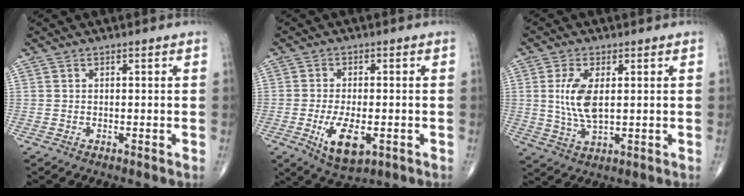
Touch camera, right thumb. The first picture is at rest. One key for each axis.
{"total": 8.6, "fx": -2.6, "fy": 3.9, "fz": 7.2, "tx": -0.125, "ty": -0.008, "tz": -0.036}
{"total": 7.7, "fx": 1.2, "fy": 3.5, "fz": 6.8, "tx": -0.142, "ty": -0.010, "tz": 0.028}